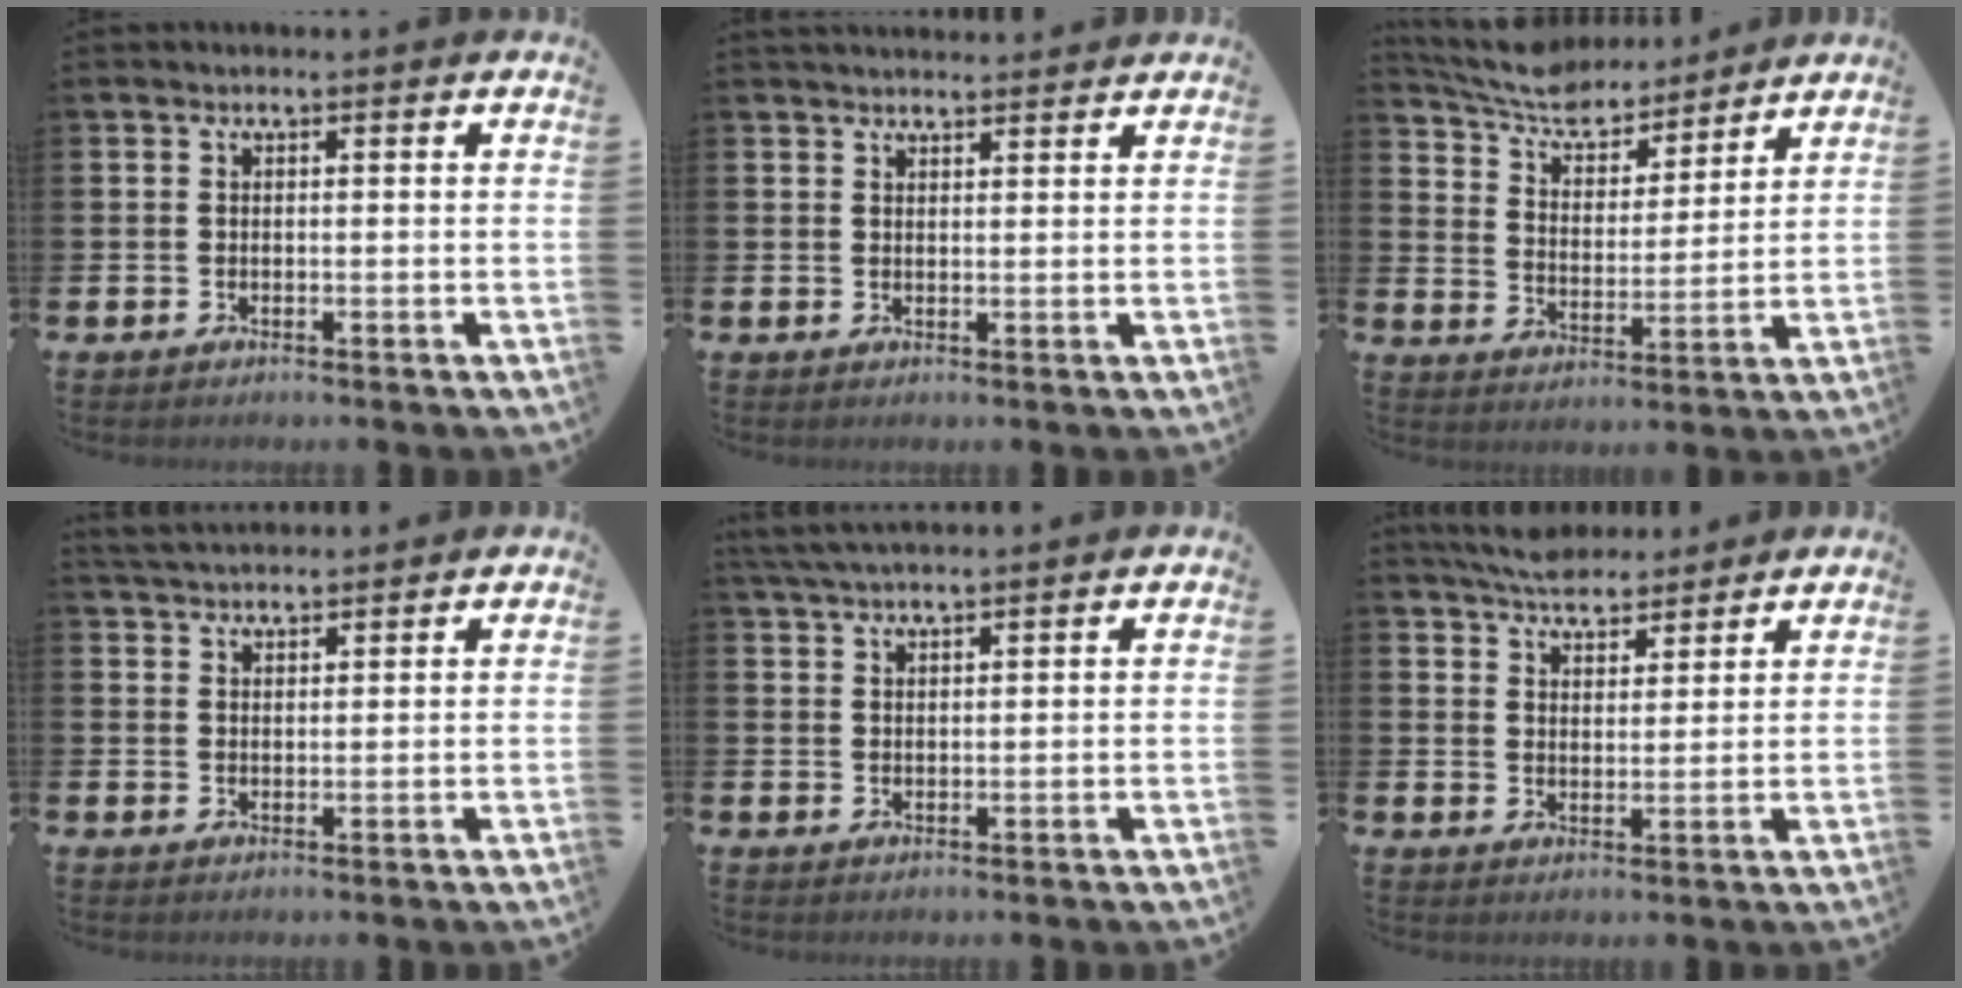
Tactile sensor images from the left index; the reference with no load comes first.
{"total": 2.3, "force": [2.3, 0.3, 0.1], "torque": [0.001, -0.012, 0.041]}
{"total": 7.4, "force": [7.0, 2.2, 1.2], "torque": [-0.058, -0.048, 0.123]}
{"total": 3.4, "force": [3.3, 0.5, 0.4], "torque": [-0.017, -0.012, 0.063]}
{"total": 3.4, "force": [3.2, 0.1, 1.2], "torque": [-0.039, -0.003, 0.062]}
{"total": 5.4, "force": [5.2, 1.1, 0.7], "torque": [-0.029, -0.026, 0.096]}